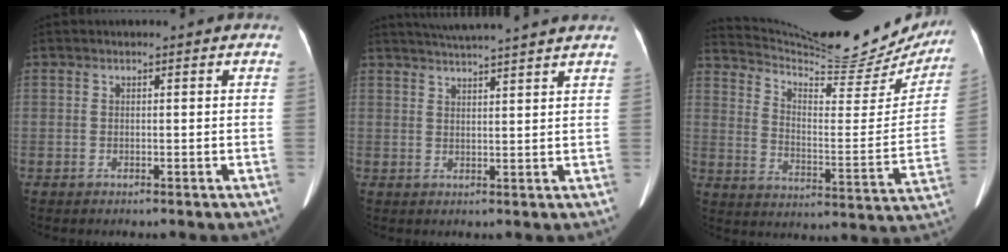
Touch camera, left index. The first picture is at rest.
{"total": 10.8, "force": [9.8, -0.9, 4.5], "torque": [-0.078, 0.020, 0.128]}
{"total": 25.0, "force": [23.0, 4.3, 8.8], "torque": [-0.144, -0.052, 0.308]}